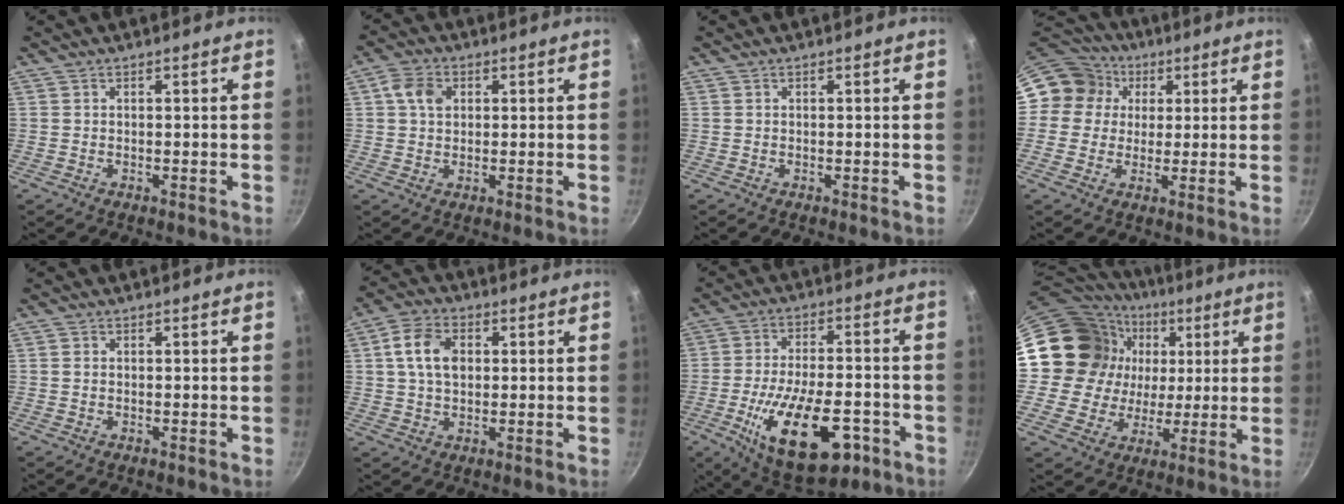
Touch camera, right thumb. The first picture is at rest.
{"total": 5.1, "force": [1.2, 3.9, 3.1], "torque": [-0.046, 0.005, 0.015]}
{"total": 0.0}
{"total": 11.1, "force": [2.8, 10.2, 3.3], "torque": [-0.028, 0.015, 0.028]}
{"total": 0.5, "force": [0.0, 0.4, 0.3], "torque": [-0.006, 0.003, -0.001]}
{"total": 8.4, "force": [1.5, 5.8, 5.9], "torque": [-0.097, 0.012, 0.021]}
{"total": 20.9, "force": [-8.0, 9.8, 16.6], "torque": [-0.257, 0.020, -0.117]}
{"total": 19.5, "force": [3.9, 17.6, 7.3], "torque": [-0.108, 0.013, 0.067]}